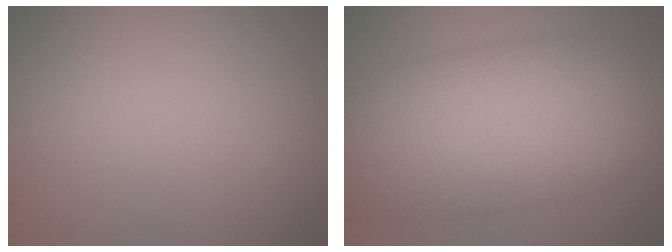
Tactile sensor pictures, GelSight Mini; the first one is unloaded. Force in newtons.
{"total": 12.3, "press": 12.3, "slide": 0.3}